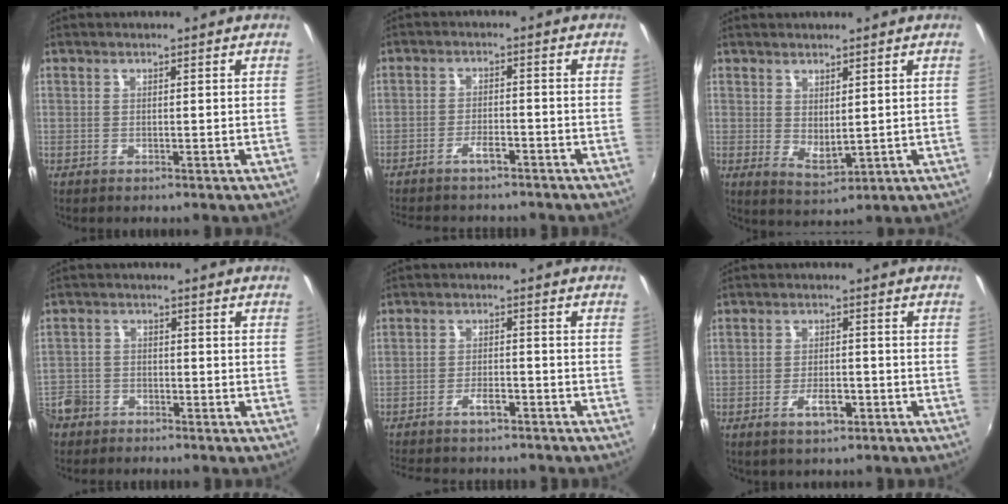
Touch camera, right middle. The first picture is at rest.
{"total": 6.0, "force": [-5.0, 1.8, 2.7], "torque": [-0.066, 0.001, -0.077]}
{"total": 3.9, "force": [1.5, 1.9, 3.1], "torque": [-0.049, -0.010, 0.031]}
{"total": 8.3, "force": [-5.1, 6.3, 2.0], "torque": [-0.068, 0.016, -0.092]}
{"total": 5.9, "force": [-4.8, 1.9, 2.9], "torque": [-0.069, 0.003, -0.077]}
{"total": 4.7, "force": [-2.4, 2.0, 3.5], "torque": [-0.073, -0.003, -0.036]}